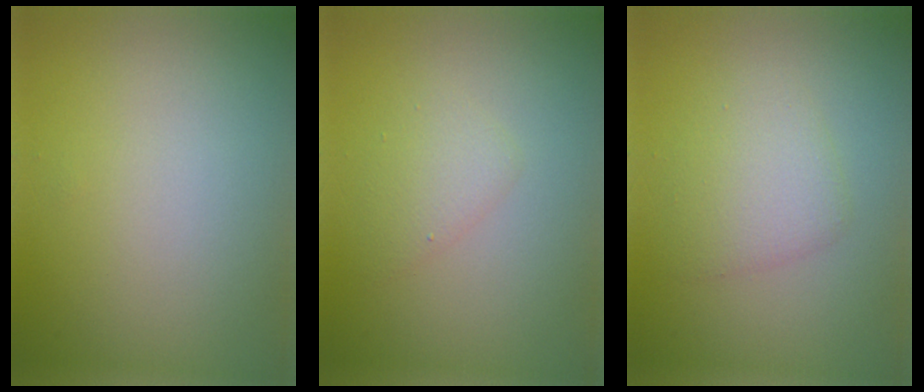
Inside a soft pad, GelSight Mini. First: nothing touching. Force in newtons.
{"total": 1.7, "press": 1.7, "slide": 0.1}
{"total": 2.8, "press": 2.8, "slide": 0.2}